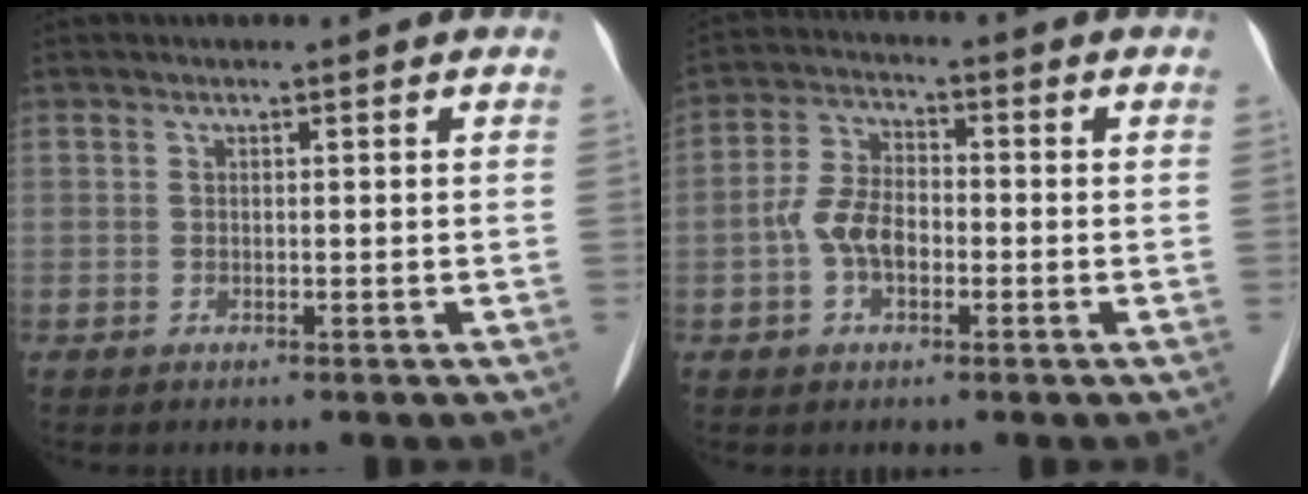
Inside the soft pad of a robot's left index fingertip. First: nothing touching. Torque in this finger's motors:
{"motor_torque": [0.30, 0.00, 0.45, 0.14]}